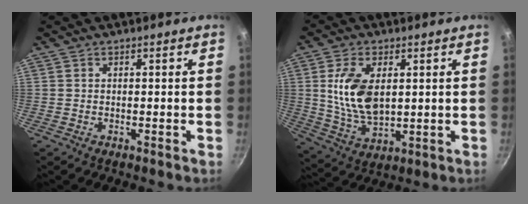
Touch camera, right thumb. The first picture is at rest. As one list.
[{"total": 12.2, "force": [2.3, 6.9, 9.9], "torque": [-0.178, -0.017, 0.050]}]